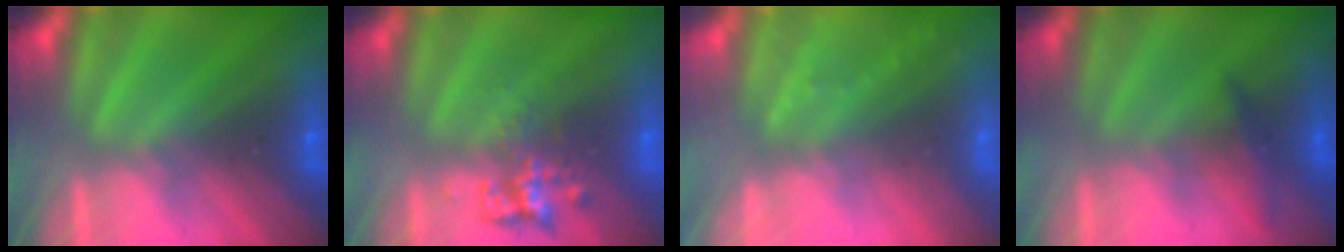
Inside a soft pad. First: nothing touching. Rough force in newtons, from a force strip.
{"total": 2.3}
{"total": 2.2}
{"total": 1.8}